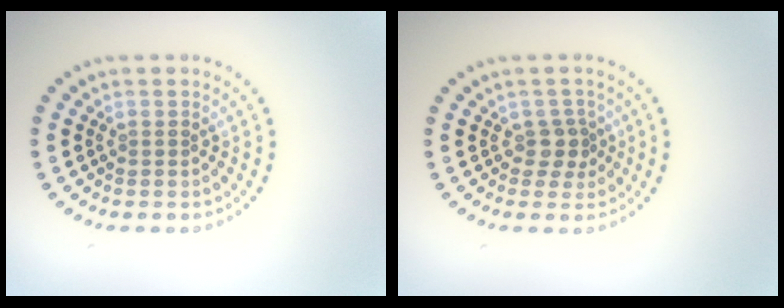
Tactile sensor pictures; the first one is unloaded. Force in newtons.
{"total": 1.8, "press": 1.5, "slide": 1.1}